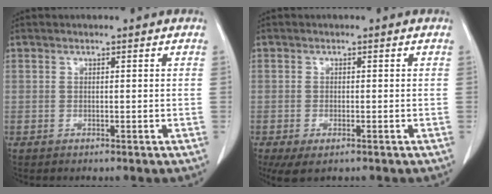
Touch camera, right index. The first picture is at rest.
{"total": 3.9, "force": [-2.2, 1.6, 2.9], "torque": [-0.052, -0.010, -0.030]}